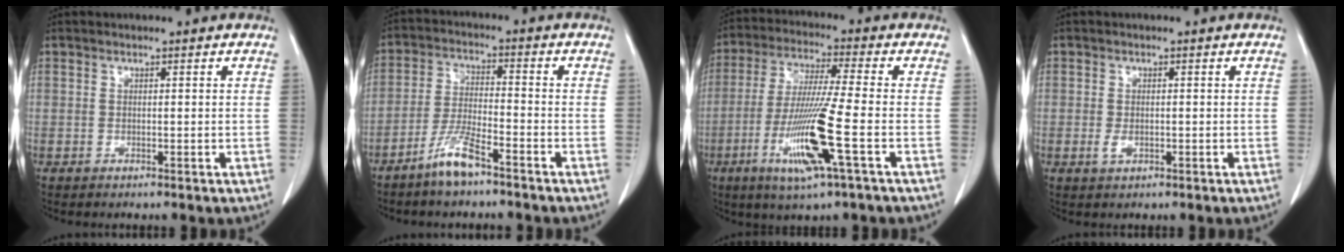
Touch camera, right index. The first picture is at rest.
{"total": 6.5, "force": [-4.8, 0.8, 4.2], "torque": [-0.093, -0.008, -0.097]}
{"total": 13.0, "force": [-4.5, -0.5, 12.2], "torque": [-0.248, -0.022, -0.087]}
{"total": 1.6, "force": [-0.5, 1.0, 1.1], "torque": [-0.020, 0.000, -0.003]}